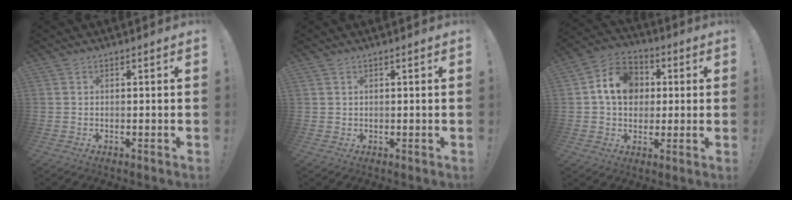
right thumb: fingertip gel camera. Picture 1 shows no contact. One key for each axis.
{"total": 1.1, "fx": 0.4, "fy": 1.0, "fz": 0.0, "tx": 0.007, "ty": -0.002, "tz": 0.006}
{"total": 13.9, "fx": 2.7, "fy": 11.5, "fz": 7.3, "tx": -0.099, "ty": 0.008, "tz": 0.059}